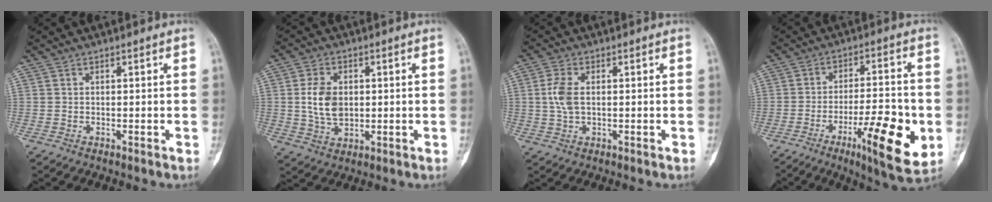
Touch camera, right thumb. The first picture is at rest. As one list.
[{"total": 7.7, "force": [0.6, 5.2, 5.6], "torque": [-0.092, -0.004, 0.017]}, {"total": 4.9, "force": [0.4, 2.7, 4.1], "torque": [-0.101, 0.004, 0.006]}, {"total": 16.3, "force": [-5.4, 4.1, 14.8], "torque": [-0.217, 0.008, -0.079]}]